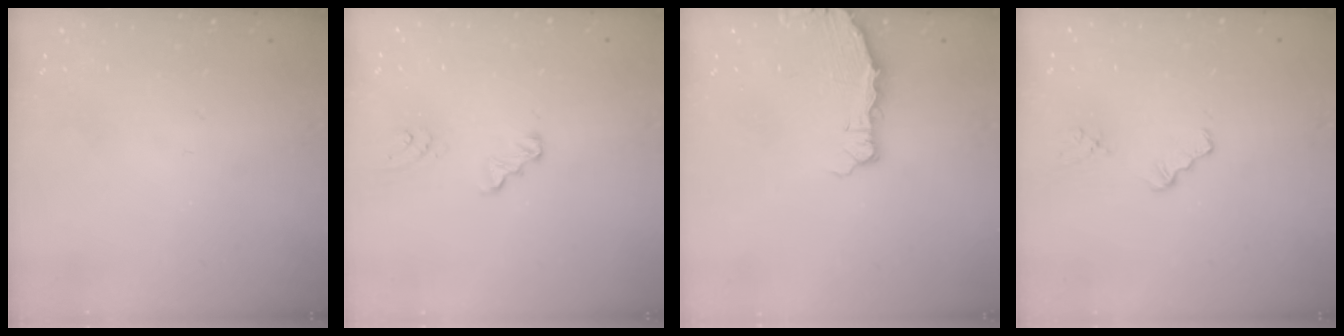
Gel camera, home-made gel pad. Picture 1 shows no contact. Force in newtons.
{"total": 3.4, "press": 3.4, "slide": 0.4}
{"total": 3.3, "press": 3.2, "slide": 0.4}
{"total": 1.7, "press": 1.6, "slide": 0.3}